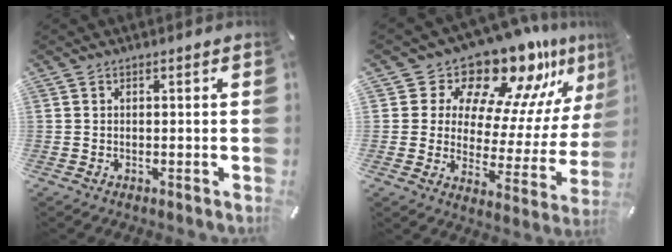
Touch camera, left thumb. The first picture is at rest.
{"total": 15.6, "force": [13.5, 6.3, 4.5], "torque": [-0.069, -0.142, 0.222]}